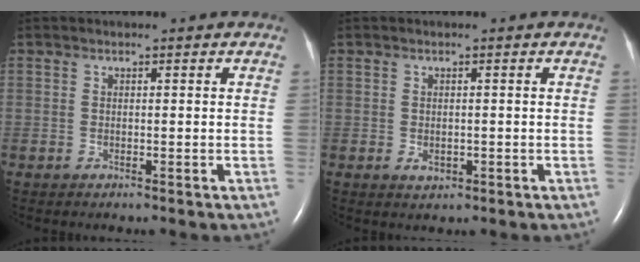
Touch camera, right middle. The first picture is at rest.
{"total": 1.5, "force": [-0.4, 1.1, 1.0], "torque": [-0.018, -0.001, 0.001]}